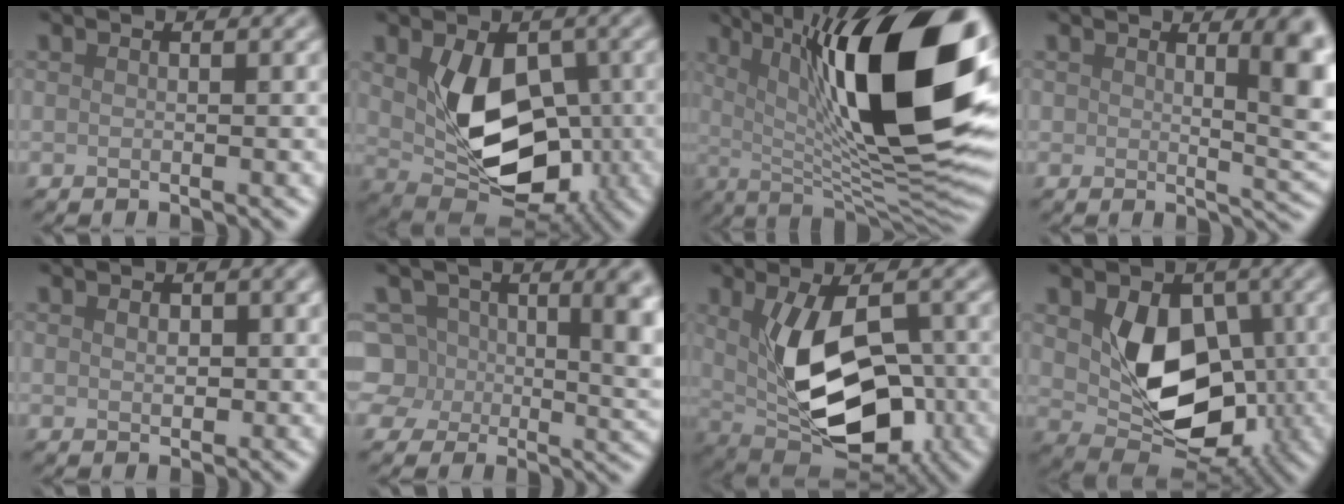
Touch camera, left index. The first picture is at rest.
{"total": 8.2, "force": [-0.2, 5.4, 6.2], "torque": [-0.114, -0.024, 0.014]}
{"total": 17.7, "force": [4.2, 5.1, 16.4], "torque": [-0.244, 0.002, 0.063]}
{"total": 5.4, "force": [1.6, 1.9, 4.8], "torque": [-0.050, -0.011, 0.024]}
{"total": 1.5, "force": [0.4, 1.0, 1.0], "torque": [-0.016, -0.002, 0.006]}
{"total": 9.0, "force": [1.1, 6.7, 5.9], "torque": [-0.077, -0.007, 0.017]}
{"total": 9.1, "force": [-0.4, 4.9, 7.6], "torque": [-0.139, -0.015, 0.007]}
{"total": 8.2, "force": [0.1, 5.7, 5.9], "torque": [-0.102, -0.021, 0.013]}